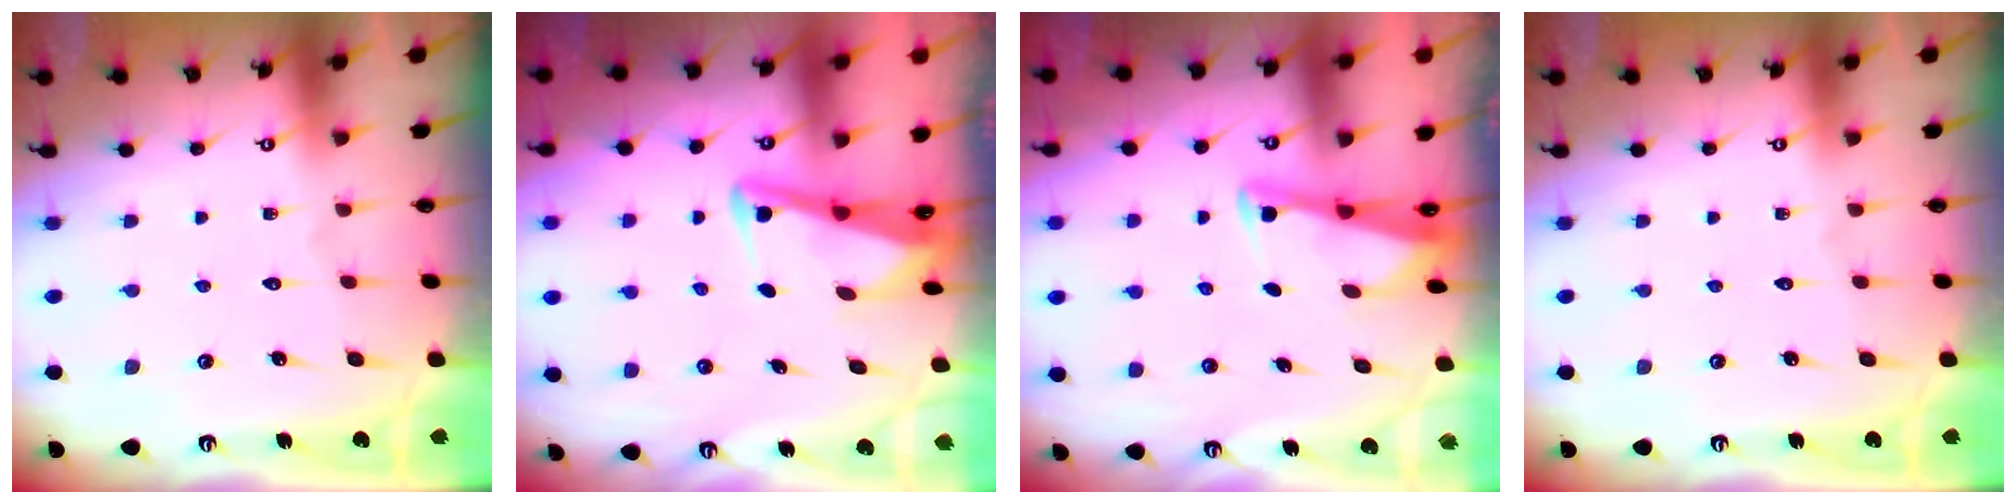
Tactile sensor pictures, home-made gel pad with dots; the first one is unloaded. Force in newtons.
{"total": 3.4, "press": 3.3, "slide": 0.8}
{"total": 3.0, "press": 3.0, "slide": 0.3}
{"total": 0.0}